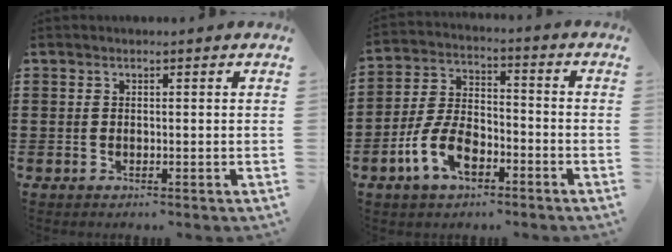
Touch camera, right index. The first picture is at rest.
{"total": 8.8, "force": [-4.1, 4.7, 6.2], "torque": [-0.150, 0.003, -0.083]}